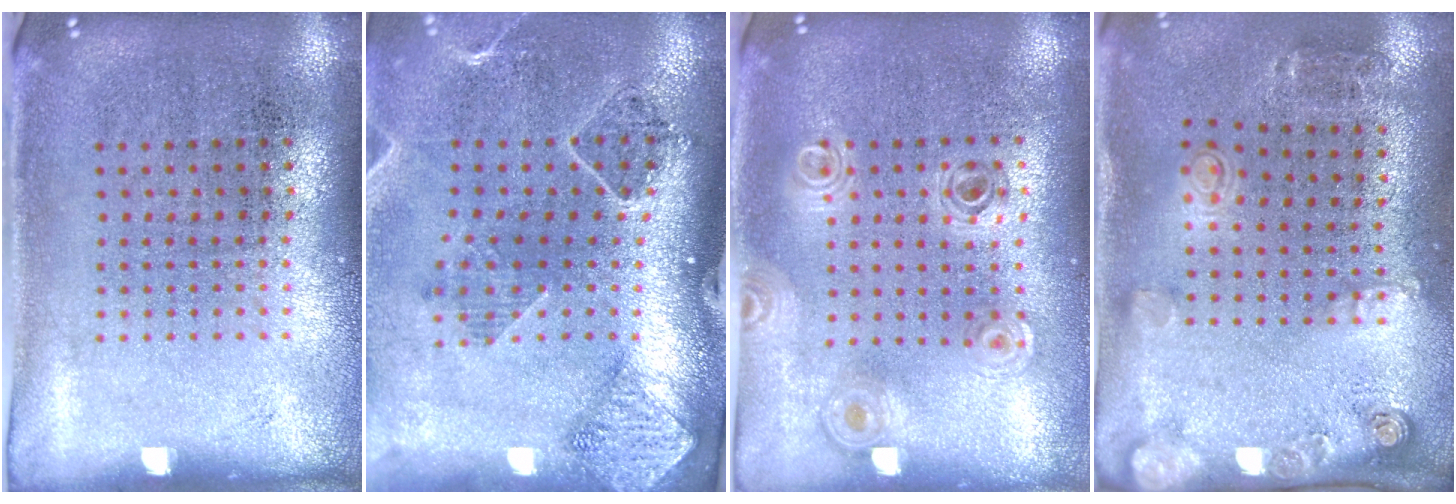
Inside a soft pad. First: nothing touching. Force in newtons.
{"total": 1.5, "press": 1.5, "slide": 0.1}
{"total": 0.9, "press": 0.9, "slide": 0.1}
{"total": 2.0, "press": 1.2, "slide": 1.6}